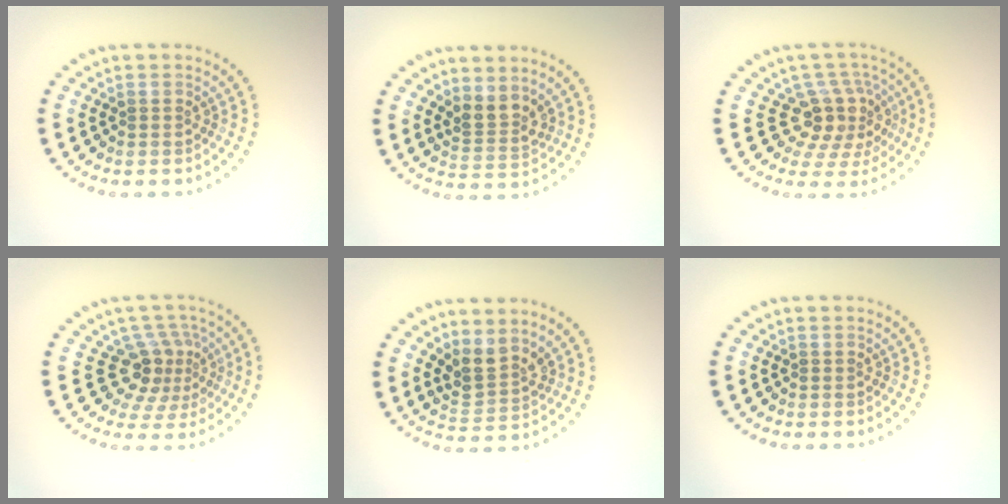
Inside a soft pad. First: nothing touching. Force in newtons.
{"total": 2.5, "press": 1.8, "slide": 1.7}
{"total": 4.1, "press": 3.1, "slide": 2.7}
{"total": 3.8, "press": 2.7, "slide": 2.8}
{"total": 2.7, "press": 2.0, "slide": 1.9}
{"total": 0.0}